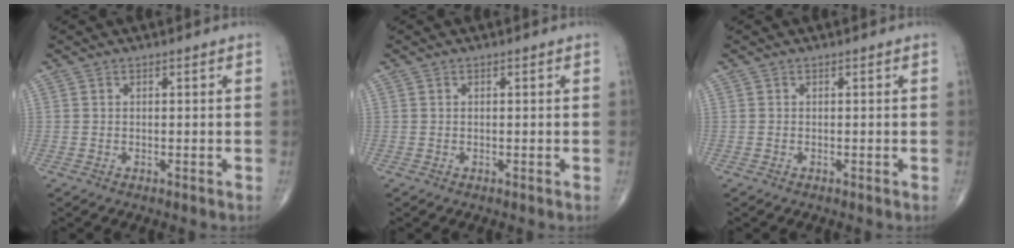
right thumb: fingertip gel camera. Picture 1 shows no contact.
{"total": 0.0}
{"total": 0.0}